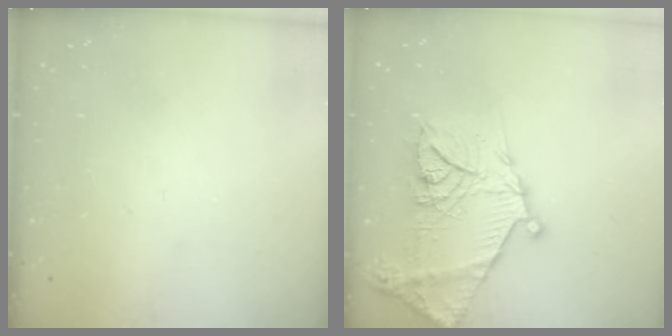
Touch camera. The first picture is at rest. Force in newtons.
{"total": 22.3, "press": 22.2, "slide": 2.0}